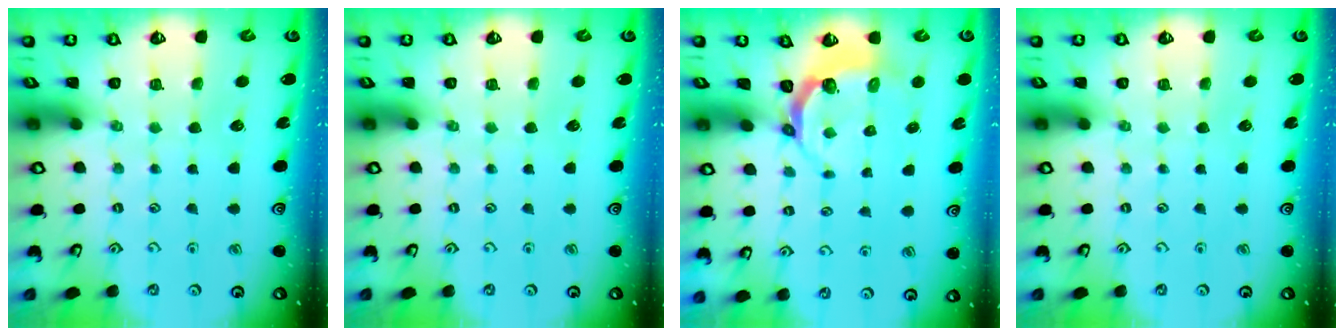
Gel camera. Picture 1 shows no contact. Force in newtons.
{"total": 0.0}
{"total": 4.9, "press": 4.0, "slide": 2.9}
{"total": 0.0}